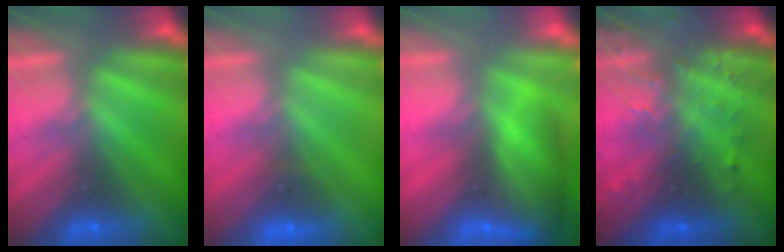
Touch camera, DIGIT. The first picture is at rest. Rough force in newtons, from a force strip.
{"total": 2.0}
{"total": 9.0}
{"total": 4.7}